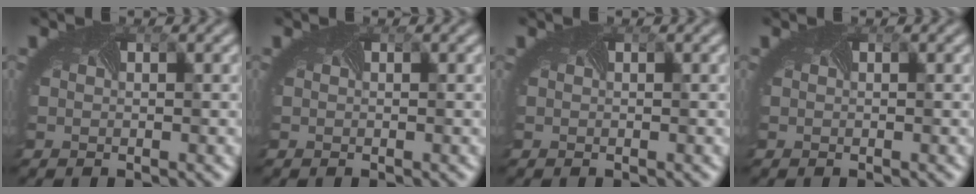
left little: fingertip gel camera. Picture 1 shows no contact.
{"total": 0.0}
{"total": 0.0}
{"total": 0.0}